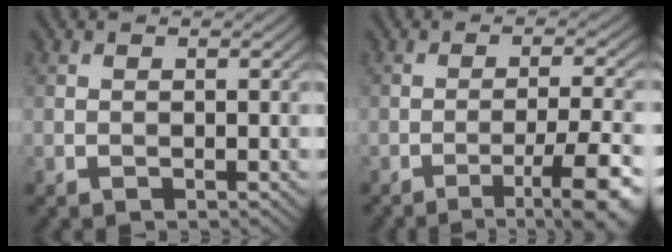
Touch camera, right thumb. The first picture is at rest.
{"total": 8.3, "force": [-4.3, 1.5, 7.0], "torque": [-0.112, 0.006, -0.061]}